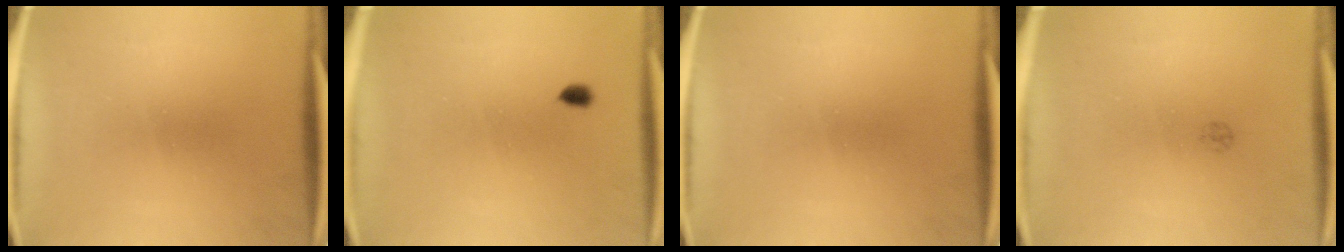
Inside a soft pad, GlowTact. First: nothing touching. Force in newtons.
{"total": 1.2}
{"total": 0.0}
{"total": 1.0}